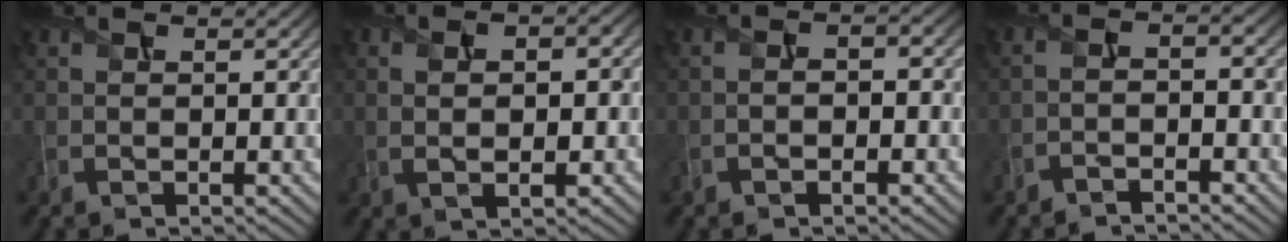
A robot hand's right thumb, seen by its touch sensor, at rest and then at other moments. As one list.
[{"total": 6.1, "force": [0.3, 3.4, 5.1], "torque": [-0.054, 0.001, -0.005]}, {"total": 2.5, "force": [-1.2, 0.9, 2.0], "torque": [-0.026, 0.002, -0.027]}, {"total": 2.9, "force": [-2.4, 0.4, 1.6], "torque": [-0.034, 0.002, -0.049]}]